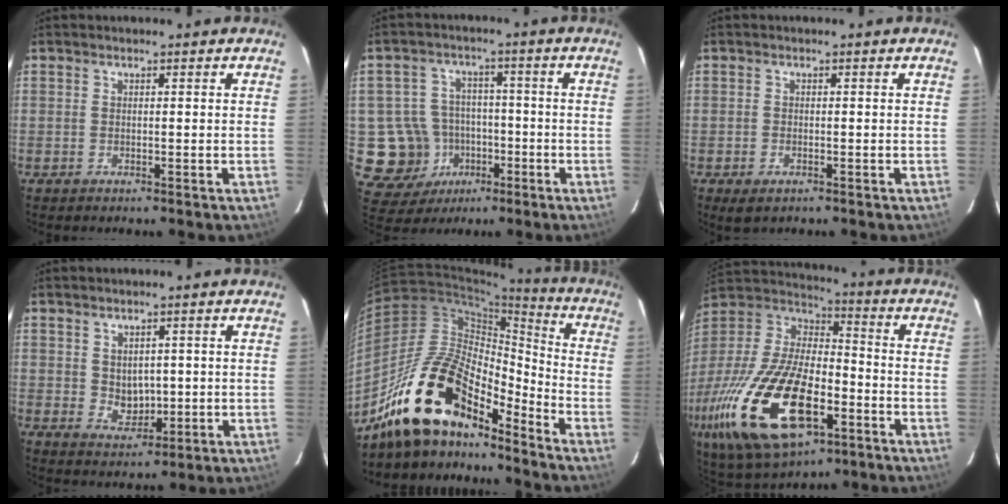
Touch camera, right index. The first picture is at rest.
{"total": 11.2, "force": [-3.6, 10.3, 2.2], "torque": [-0.076, 0.025, -0.039]}
{"total": 2.6, "force": [-1.5, 1.4, 1.6], "torque": [-0.031, -0.009, -0.025]}
{"total": 4.4, "force": [0.5, 3.7, 2.2], "torque": [-0.036, -0.002, 0.022]}
{"total": 19.4, "force": [-14.9, 6.9, 10.3], "torque": [-0.188, 0.010, -0.282]}
{"total": 31.8, "force": [-12.8, 15.3, 24.8], "torque": [-0.535, -0.047, -0.223]}